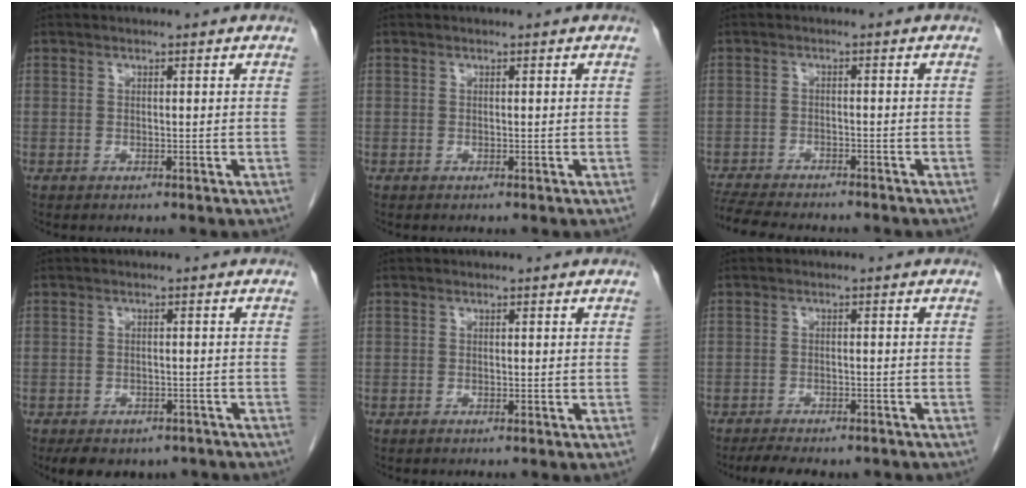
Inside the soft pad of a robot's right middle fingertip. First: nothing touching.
{"total": 0.0}
{"total": 11.3, "force": [-10.0, 2.2, 4.8], "torque": [-0.086, -0.012, -0.149]}
{"total": 9.6, "force": [-7.4, 5.0, 3.5], "torque": [-0.054, 0.002, -0.092]}
{"total": 0.0}
{"total": 8.5, "force": [-7.3, 2.4, 3.6], "torque": [-0.054, -0.001, -0.098]}